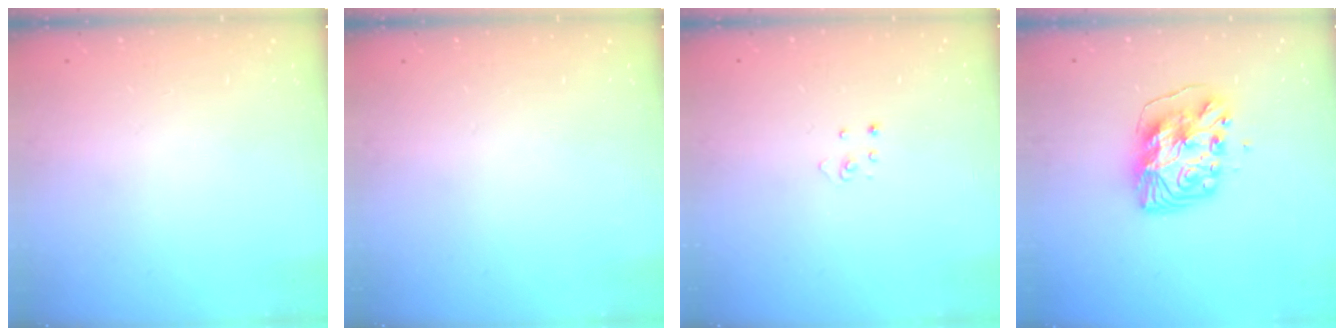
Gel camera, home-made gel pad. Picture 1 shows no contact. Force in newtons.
{"total": 0.0}
{"total": 2.2, "press": 2.2, "slide": 0.2}
{"total": 11.3, "press": 11.3, "slide": 1.1}